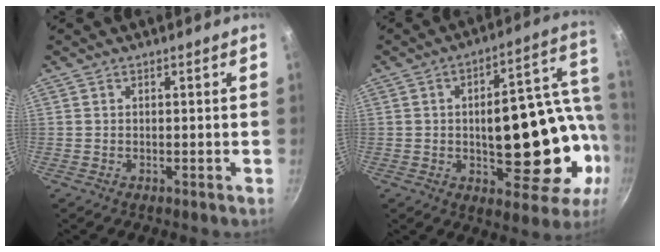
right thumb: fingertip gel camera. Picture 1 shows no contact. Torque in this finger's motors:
{"motor_torque": [0.52, 2.40, 2.23, -0.19, 0.49]}